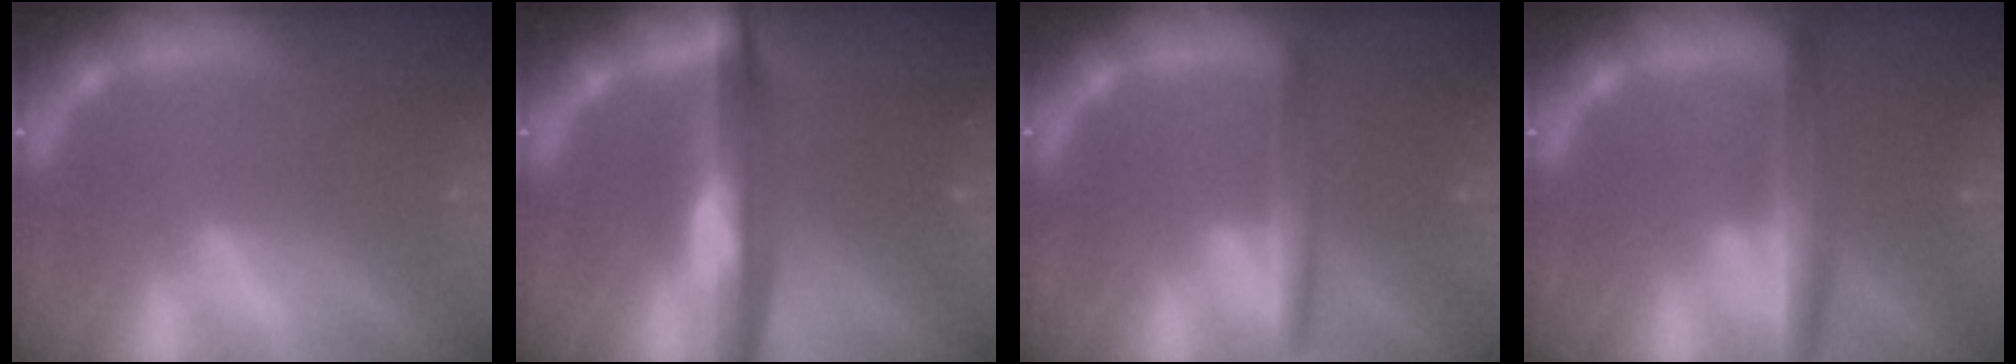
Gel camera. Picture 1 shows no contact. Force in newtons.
{"total": 7.5}
{"total": 3.0}
{"total": 4.5}